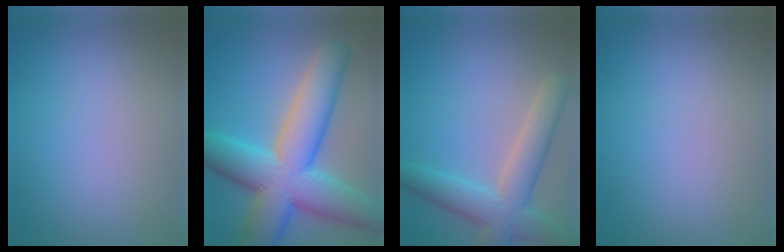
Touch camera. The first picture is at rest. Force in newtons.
{"total": 12.2, "press": 12.2, "slide": 0.5}
{"total": 5.8, "press": 5.8, "slide": 0.4}
{"total": 0.0}